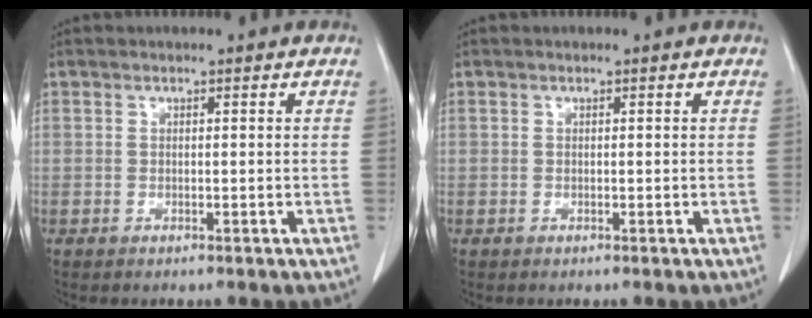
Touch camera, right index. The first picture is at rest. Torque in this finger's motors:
{"motor_torque": [0.00, 0.00, 0.00, 0.00]}